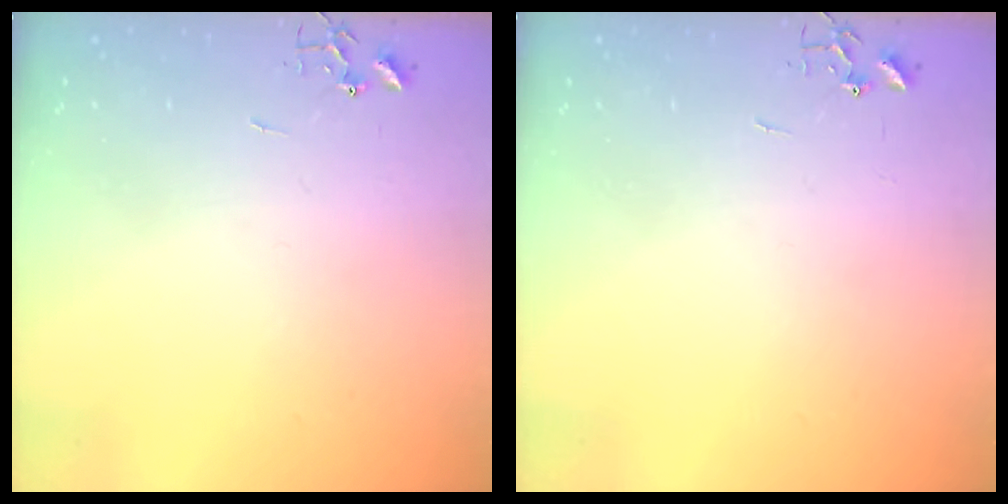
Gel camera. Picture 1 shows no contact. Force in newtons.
{"total": 0.0}